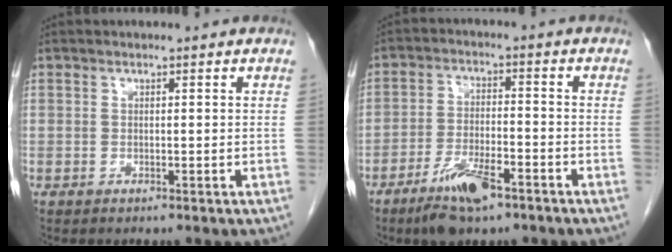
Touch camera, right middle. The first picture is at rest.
{"total": 7.9, "force": [-5.1, 2.2, 5.5], "torque": [-0.111, -0.008, -0.090]}